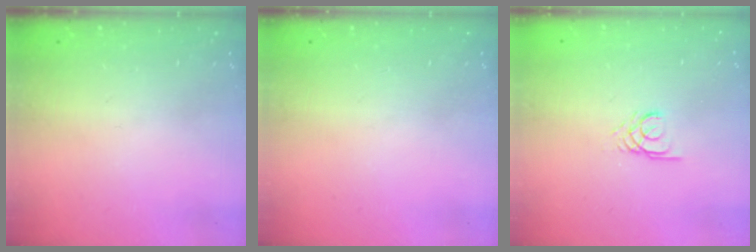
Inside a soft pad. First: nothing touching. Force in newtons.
{"total": 0.0}
{"total": 3.0, "press": 3.0, "slide": 0.3}